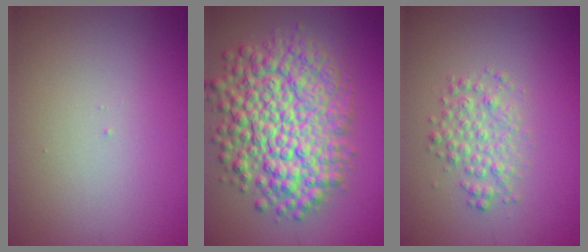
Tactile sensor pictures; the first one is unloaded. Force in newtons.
{"total": 9.6, "press": 9.6, "slide": 0.3}
{"total": 2.5, "press": 2.5, "slide": 0.1}